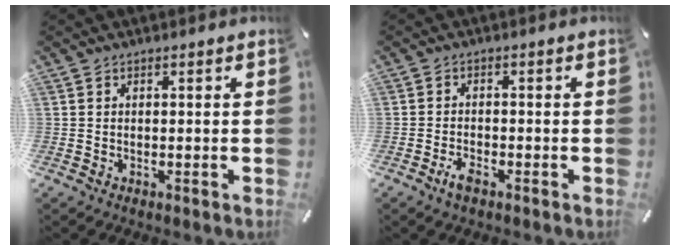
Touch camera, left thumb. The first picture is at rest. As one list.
[{"total": 2.8, "force": [-1.7, 1.2, 1.8], "torque": [-0.045, 0.002, -0.036]}]